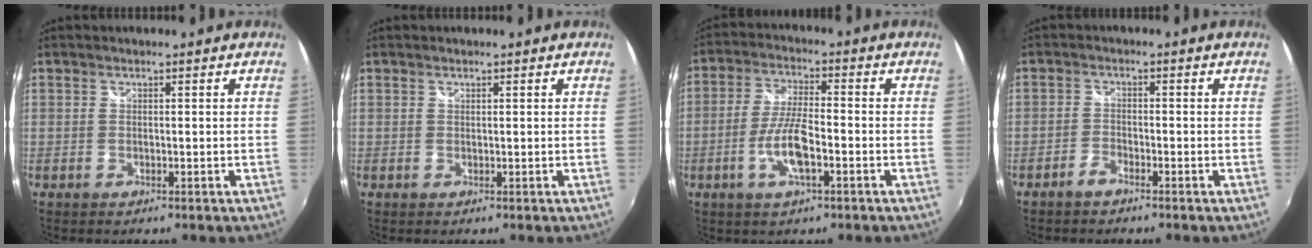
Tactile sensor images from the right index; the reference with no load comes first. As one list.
[{"total": 0.0}, {"total": 8.0, "force": [-3.0, 1.9, 7.2], "torque": [-0.148, -0.002, -0.057]}, {"total": 2.1, "force": [-1.8, 0.6, 0.8], "torque": [-0.026, 0.004, -0.037]}]